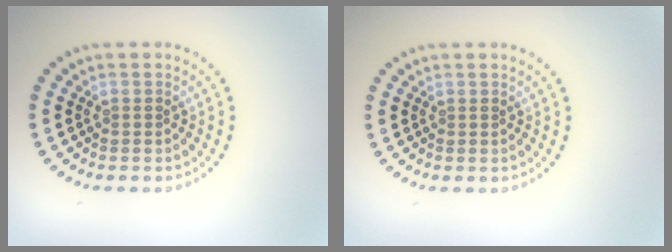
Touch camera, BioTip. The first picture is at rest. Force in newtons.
{"total": 0.0}